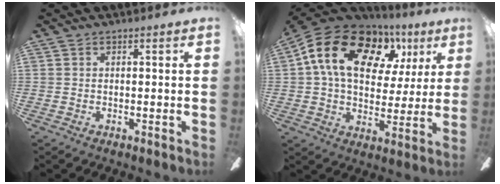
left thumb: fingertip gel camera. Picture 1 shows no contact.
{"total": 19.2, "force": [8.2, 12.4, 12.2], "torque": [-0.211, -0.015, 0.145]}